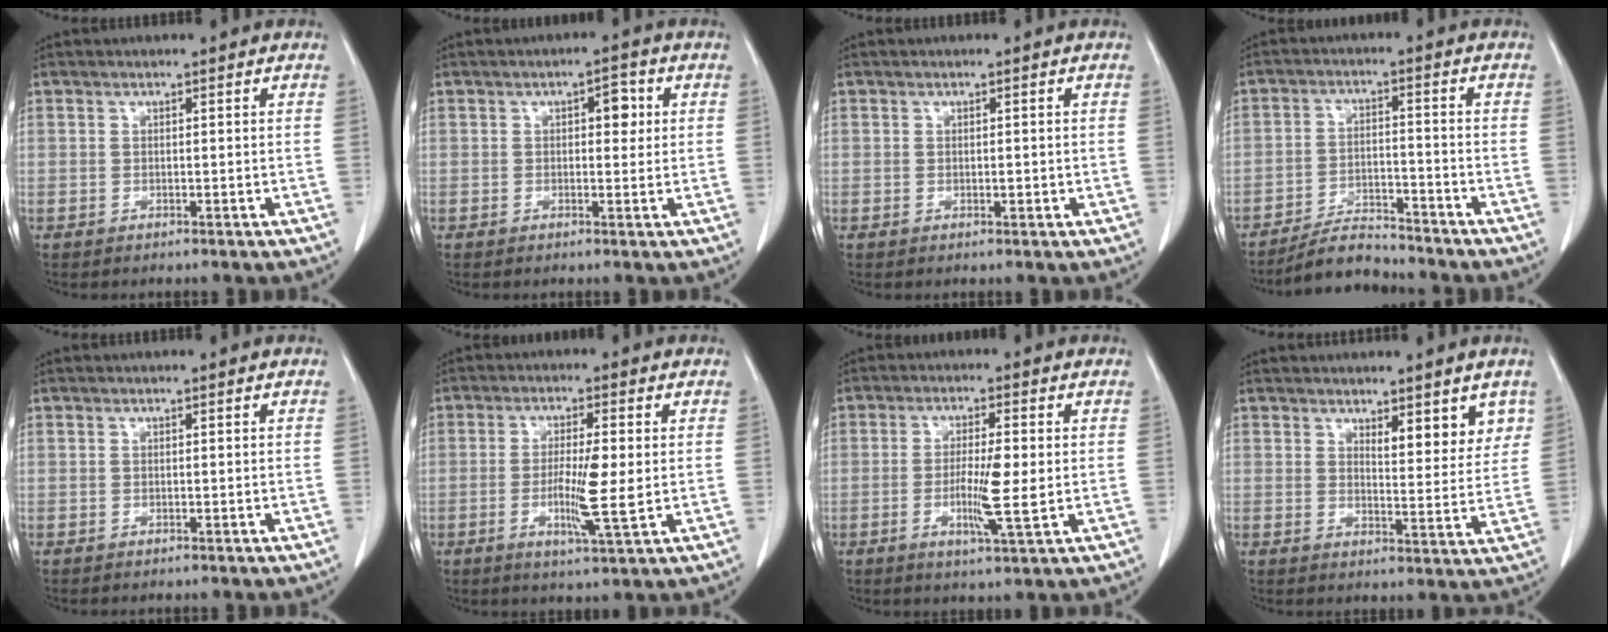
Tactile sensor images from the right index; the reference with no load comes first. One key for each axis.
{"total": 3.2, "fx": 0.9, "fy": 1.5, "fz": 2.7, "tx": -0.037, "ty": 0.010, "tz": 0.010}
{"total": 0.9, "fx": -0.1, "fy": 0.6, "fz": 0.7, "tx": -0.008, "ty": -0.001, "tz": 0.001}
{"total": 5.8, "fx": -5.7, "fy": 0.9, "fz": 0.8, "tx": -0.016, "ty": -0.005, "tz": -0.097}
{"total": 0.0}
{"total": 7.5, "fx": -0.9, "fy": 0.3, "fz": 7.5, "tx": -0.133, "ty": -0.014, "tz": -0.017}
{"total": 6.9, "fx": -0.9, "fy": 0.3, "fz": 6.9, "tx": -0.124, "ty": -0.013, "tz": -0.017}
{"total": 5.8, "fx": 3.9, "fy": 1.9, "fz": 3.8, "tx": -0.041, "ty": -0.014, "tz": 0.055}